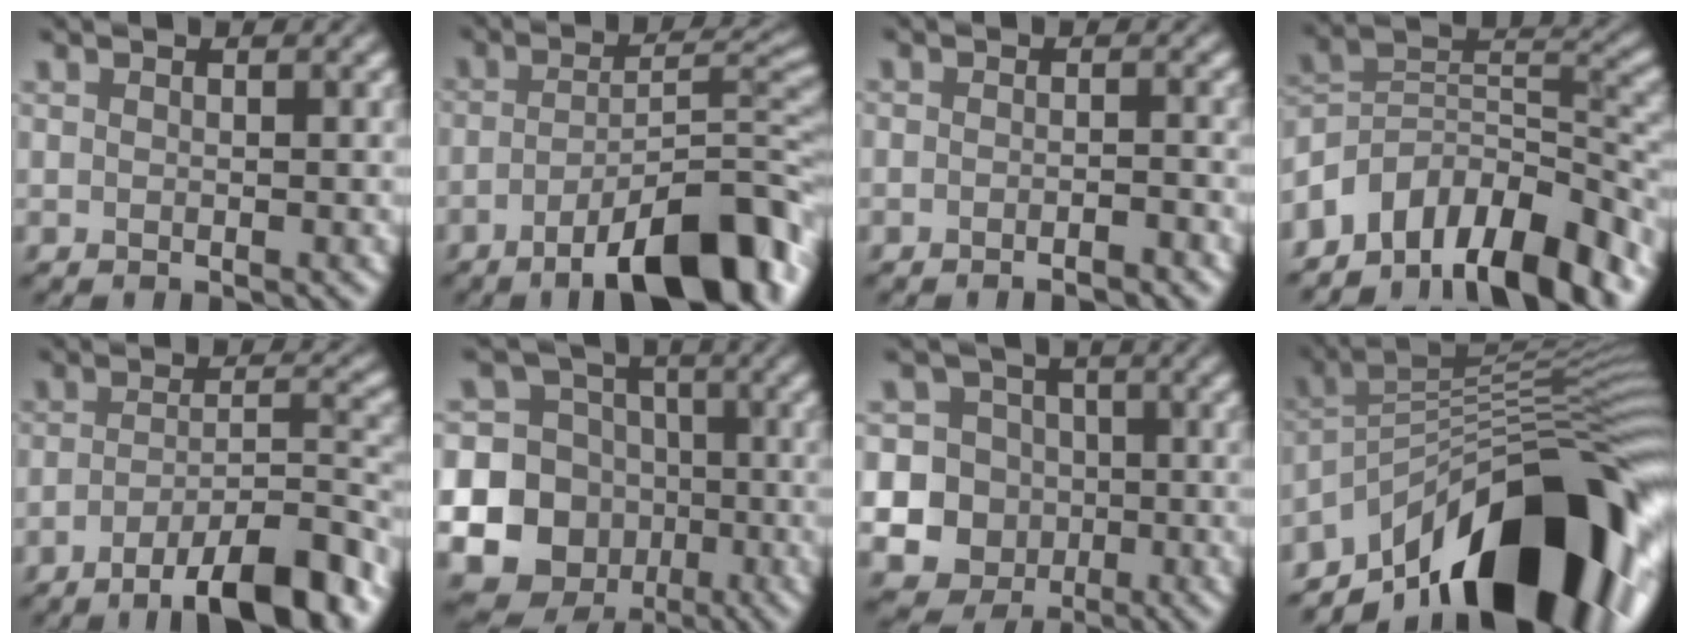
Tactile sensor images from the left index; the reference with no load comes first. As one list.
[{"total": 12.0, "force": [-6.9, 3.4, 9.1], "torque": [-0.129, -0.001, -0.111]}, {"total": 1.3, "force": [-1.2, 0.0, 0.4], "torque": [-0.003, -0.002, -0.022]}, {"total": 11.0, "force": [-8.0, 4.4, 6.1], "torque": [-0.088, 0.016, -0.159]}, {"total": 9.2, "force": [-6.3, 2.1, 6.3], "torque": [-0.088, 0.005, -0.105]}, {"total": 18.6, "force": [-4.5, 17.6, 3.6], "torque": [-0.112, -0.008, -0.100]}, {"total": 10.2, "force": [-1.7, 9.7, 2.4], "torque": [-0.053, 0.018, -0.059]}, {"total": 16.4, "force": [-9.8, 6.0, 11.7], "torque": [-0.165, 0.018, -0.175]}]